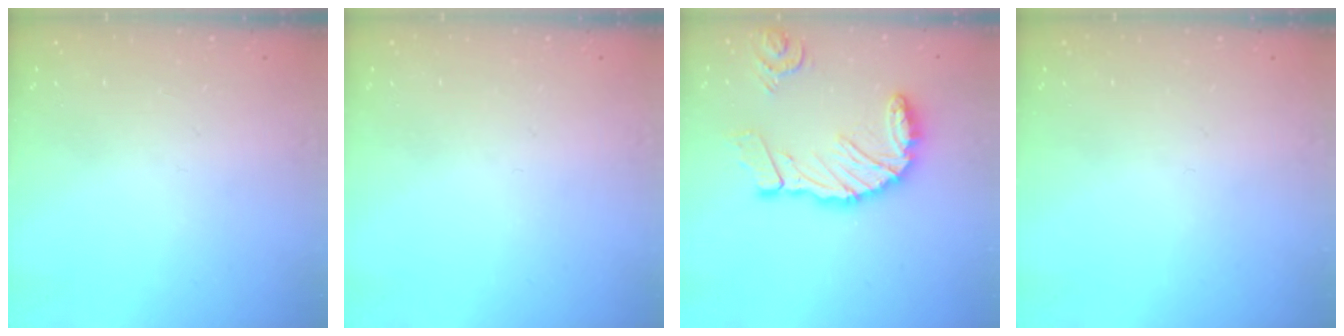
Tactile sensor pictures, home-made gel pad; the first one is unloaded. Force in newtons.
{"total": 0.0}
{"total": 18.1, "press": 18.0, "slide": 2.3}
{"total": 0.0}